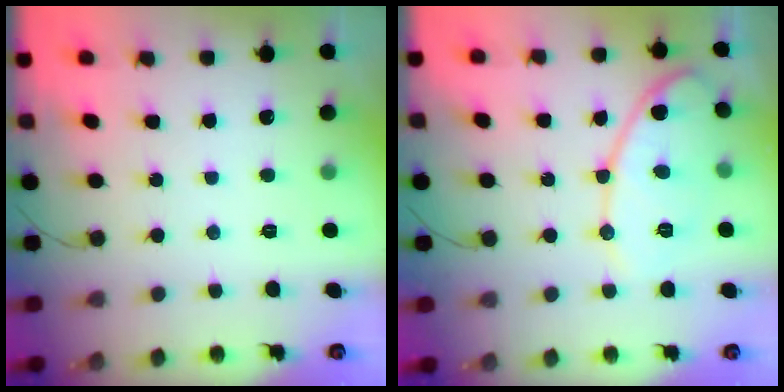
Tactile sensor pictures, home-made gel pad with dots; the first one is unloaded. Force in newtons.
{"total": 12.2, "press": 12.1, "slide": 0.6}